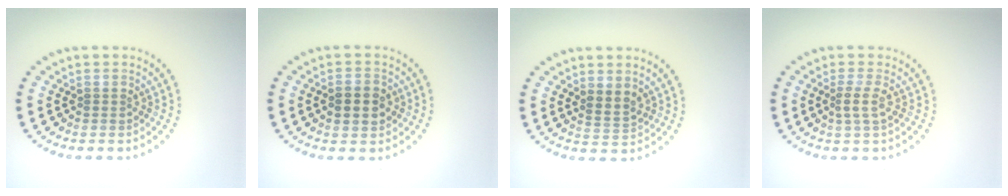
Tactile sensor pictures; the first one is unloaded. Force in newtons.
{"total": 3.2, "press": 3.2, "slide": 0.1}
{"total": 1.9, "press": 1.5, "slide": 1.1}
{"total": 1.7, "press": 1.2, "slide": 1.2}